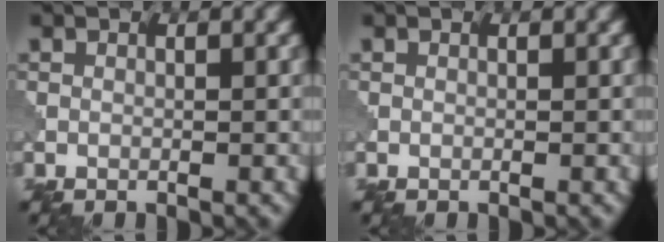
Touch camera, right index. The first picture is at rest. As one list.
[{"total": 0.0}]